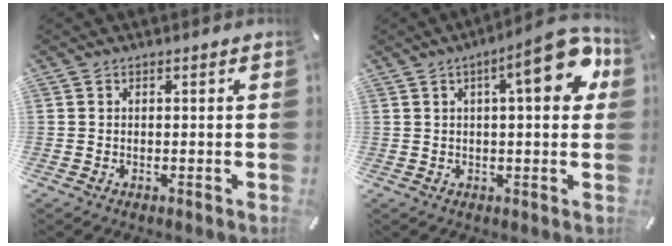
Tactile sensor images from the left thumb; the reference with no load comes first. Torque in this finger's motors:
{"motor_torque": [0.26, 0.27, 0.17, -0.28, 0.21]}